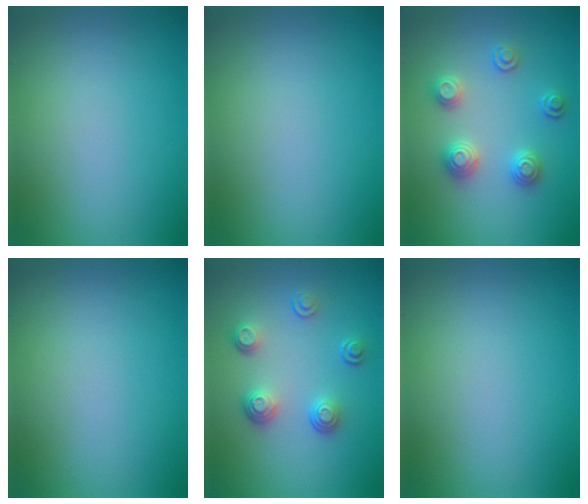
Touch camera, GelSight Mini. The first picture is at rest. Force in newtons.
{"total": 0.0}
{"total": 2.9, "press": 2.8, "slide": 0.8}
{"total": 0.0}
{"total": 3.6, "press": 2.7, "slide": 2.4}
{"total": 0.0}